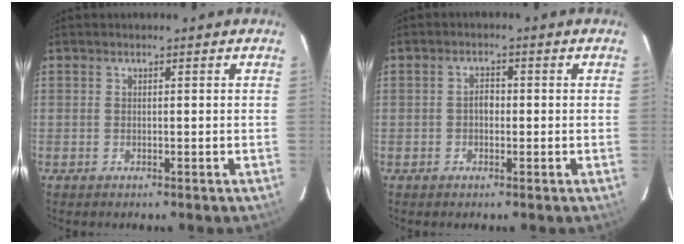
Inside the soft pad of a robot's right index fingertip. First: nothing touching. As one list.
[{"total": 1.9, "force": [-0.3, 1.4, 1.3], "torque": [-0.024, 0.008, -0.008]}]